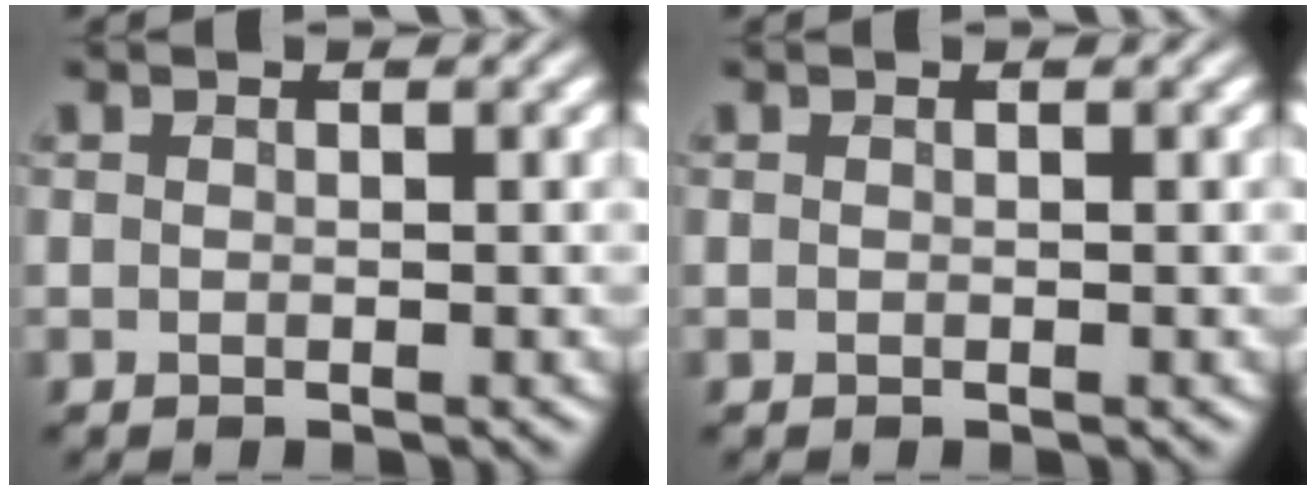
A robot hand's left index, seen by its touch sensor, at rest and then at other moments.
{"total": 0.0}